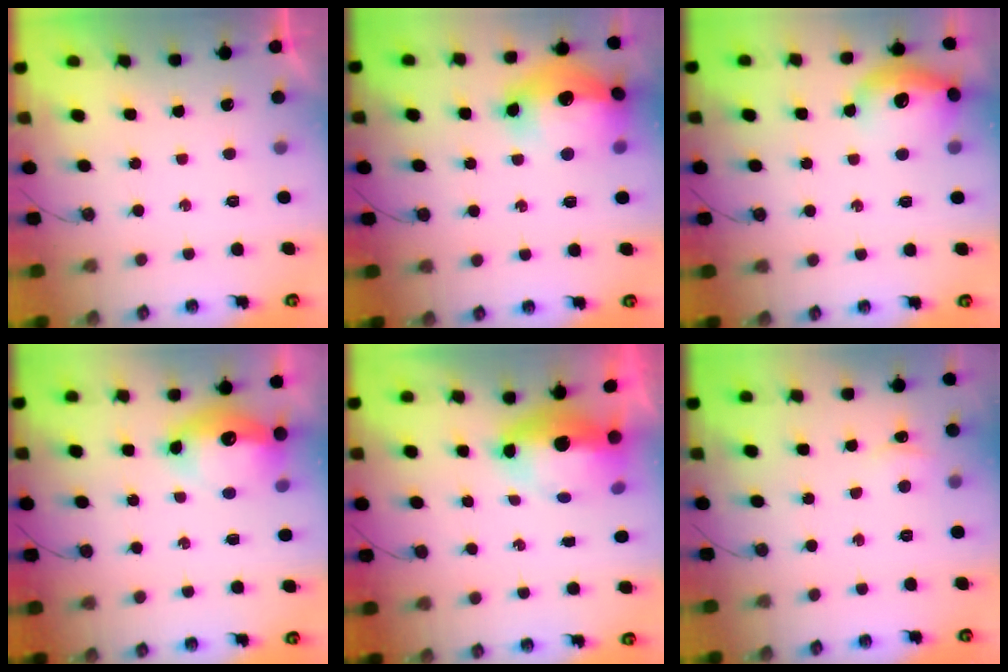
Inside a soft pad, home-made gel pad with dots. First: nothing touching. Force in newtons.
{"total": 20.2, "press": 20.1, "slide": 1.8}
{"total": 14.8, "press": 14.7, "slide": 1.1}
{"total": 14.1, "press": 14.1, "slide": 1.3}
{"total": 12.1, "press": 12.1, "slide": 1.2}
{"total": 3.5, "press": 3.4, "slide": 0.6}